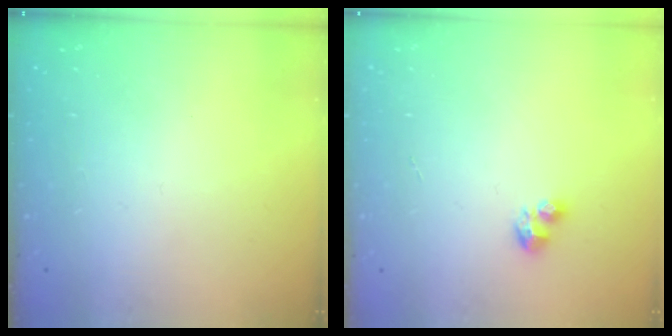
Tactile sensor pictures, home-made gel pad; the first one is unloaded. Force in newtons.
{"total": 3.6, "press": 3.6, "slide": 0.4}